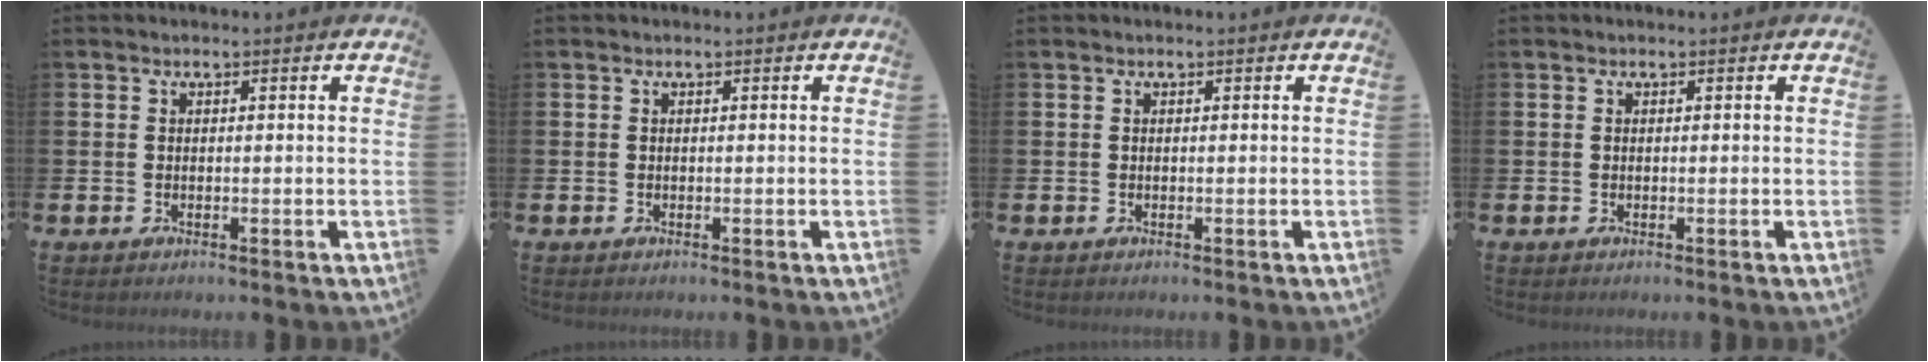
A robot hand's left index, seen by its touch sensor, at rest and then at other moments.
{"total": 0.0}
{"total": 0.0}
{"total": 0.0}